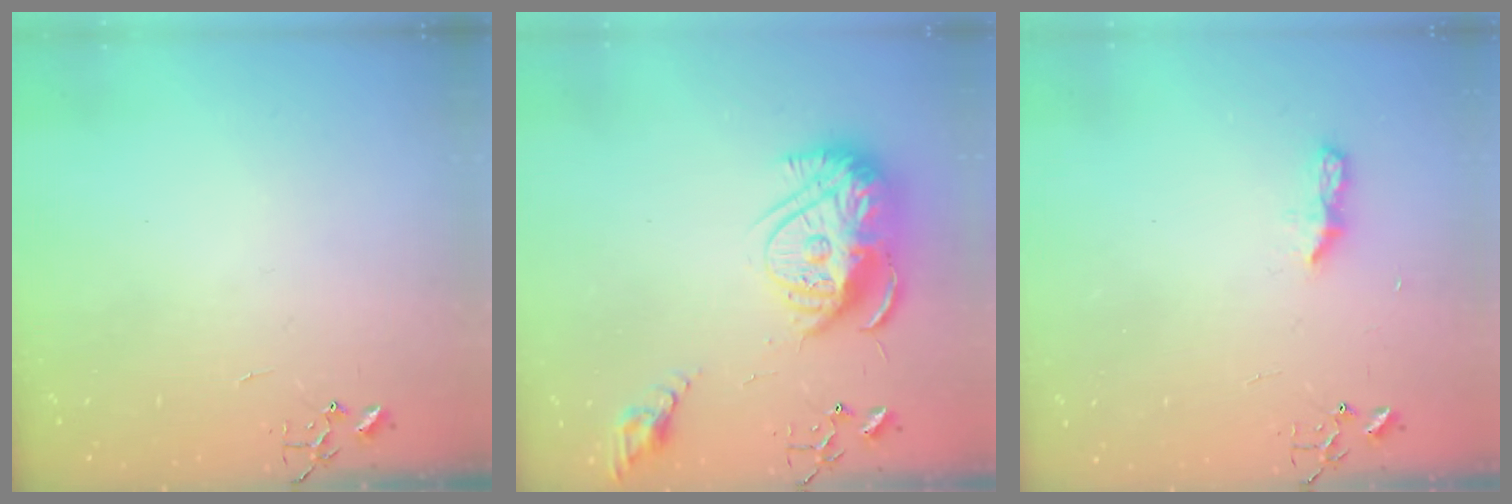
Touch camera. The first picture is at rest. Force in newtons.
{"total": 17.6, "press": 17.5, "slide": 1.6}
{"total": 5.9, "press": 5.8, "slide": 0.7}